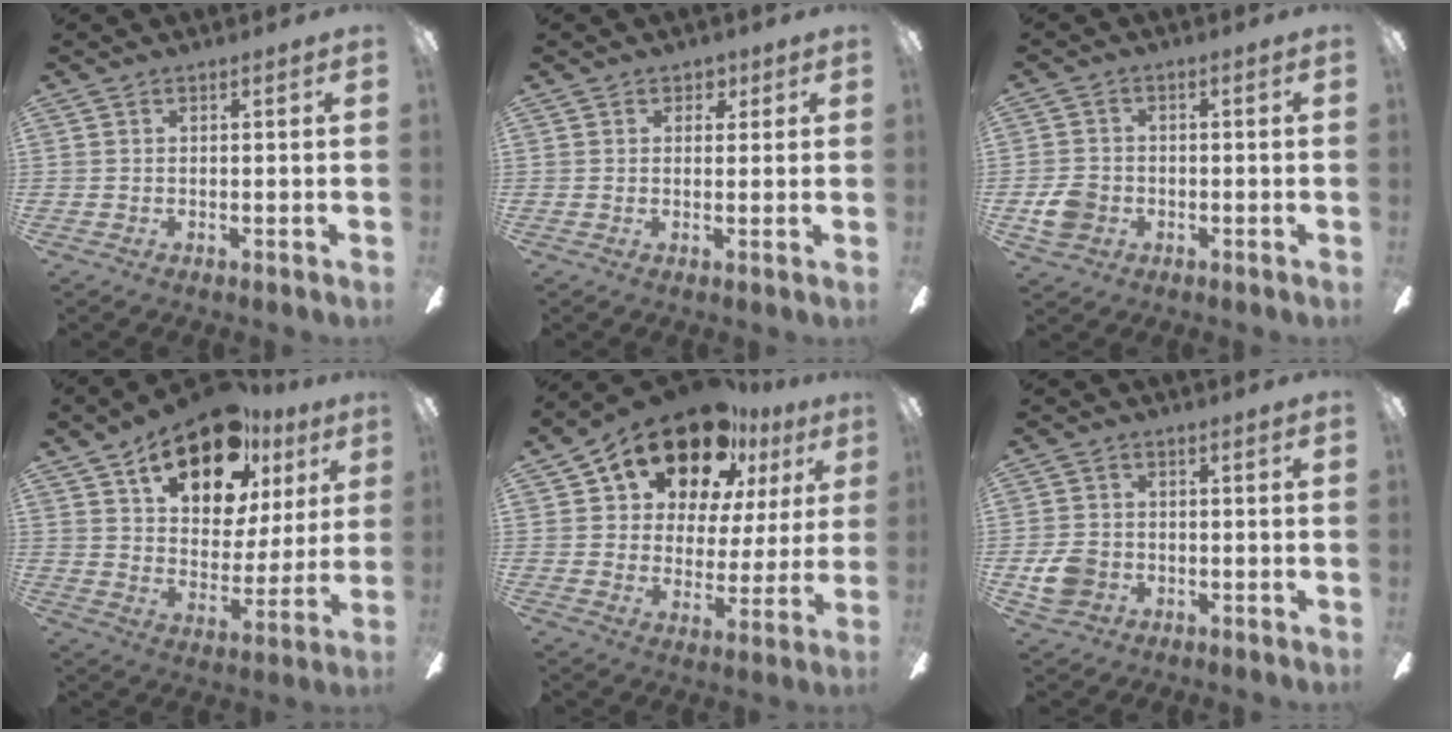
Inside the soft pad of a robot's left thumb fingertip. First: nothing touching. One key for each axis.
{"total": 2.5, "fx": 1.3, "fy": 2.0, "fz": 0.8, "tx": 0.005, "ty": -0.002, "tz": 0.019}
{"total": 5.8, "fx": -1.9, "fy": 4.8, "fz": 2.6, "tx": -0.039, "ty": 0.009, "tz": -0.035}
{"total": 20.7, "fx": 13.2, "fy": 10.8, "fz": 11.9, "tx": -0.187, "ty": -0.066, "tz": 0.227}
{"total": 19.0, "fx": 14.2, "fy": 9.1, "fz": 8.7, "tx": -0.161, "ty": -0.090, "tz": 0.248}
{"total": 6.4, "fx": -1.7, "fy": 5.4, "fz": 3.0, "tx": -0.054, "ty": 0.011, "tz": -0.031}